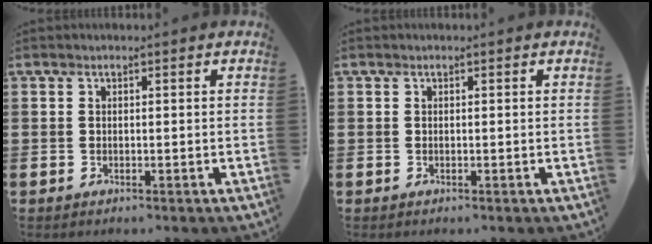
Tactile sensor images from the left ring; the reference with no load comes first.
{"total": 0.0}